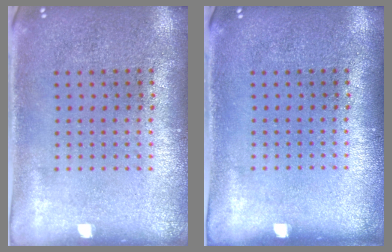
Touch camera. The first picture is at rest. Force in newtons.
{"total": 0.0}